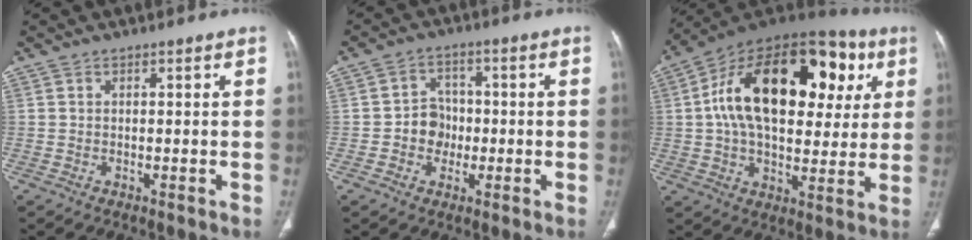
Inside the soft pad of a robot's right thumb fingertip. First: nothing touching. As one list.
[{"total": 5.6, "force": [-1.0, 5.1, 2.2], "torque": [-0.005, 0.016, -0.024]}, {"total": 29.2, "force": [6.9, 16.5, 23.1], "torque": [-0.356, 0.033, 0.104]}]